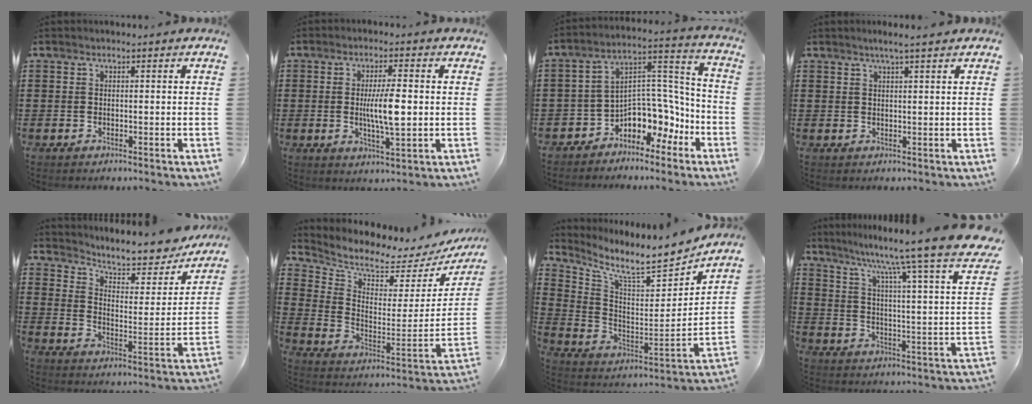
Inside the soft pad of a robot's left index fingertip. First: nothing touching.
{"total": 6.9, "force": [0.0, 1.6, 6.7], "torque": [-0.126, -0.007, -0.008]}
{"total": 6.2, "force": [-4.5, 4.0, 1.4], "torque": [-0.030, -0.009, -0.087]}
{"total": 2.2, "force": [1.7, -0.2, 1.4], "torque": [-0.030, 0.001, 0.030]}
{"total": 8.0, "force": [7.4, 0.9, 2.8], "torque": [-0.063, -0.056, 0.121]}
{"total": 4.2, "force": [4.1, 0.7, 0.9], "torque": [-0.048, -0.055, 0.065]}
{"total": 8.6, "force": [7.7, 0.8, 3.7], "torque": [-0.095, -0.071, 0.122]}
{"total": 9.5, "force": [7.8, -1.7, 5.2], "torque": [-0.112, -0.073, 0.112]}